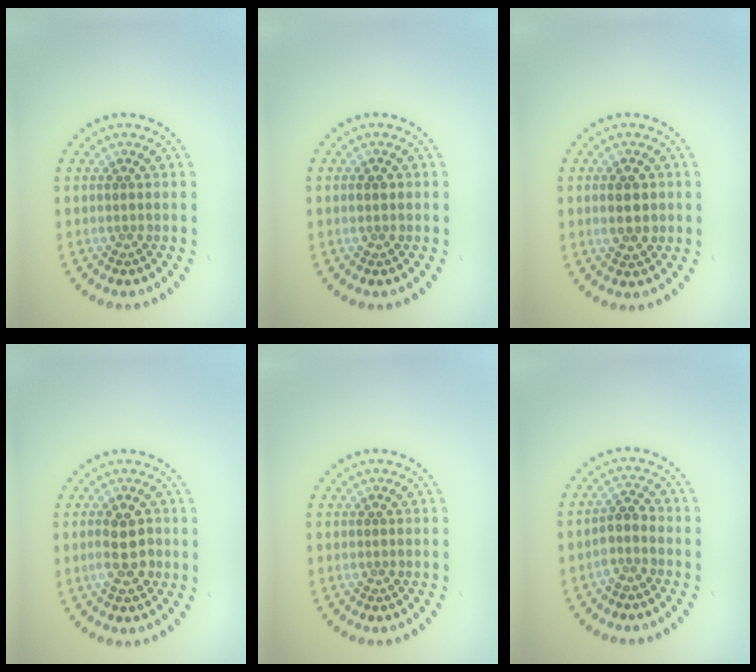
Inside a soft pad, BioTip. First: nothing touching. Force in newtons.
{"total": 1.2, "press": 1.2, "slide": 0.0}
{"total": 2.5, "press": 2.5, "slide": 0.2}
{"total": 3.0, "press": 2.9, "slide": 0.4}
{"total": 0.0}
{"total": 2.0, "press": 1.5, "slide": 1.3}